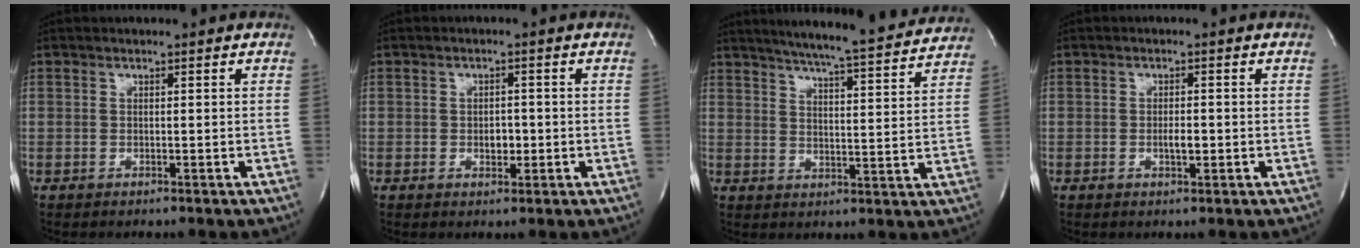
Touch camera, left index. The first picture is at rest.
{"total": 2.3, "force": [-0.5, 1.4, 1.7], "torque": [-0.025, 0.003, -0.005]}
{"total": 18.6, "force": [17.0, 0.7, 7.4], "torque": [-0.117, -0.018, 0.220]}
{"total": 2.0, "force": [-0.5, 0.7, 1.8], "torque": [-0.033, 0.000, -0.006]}